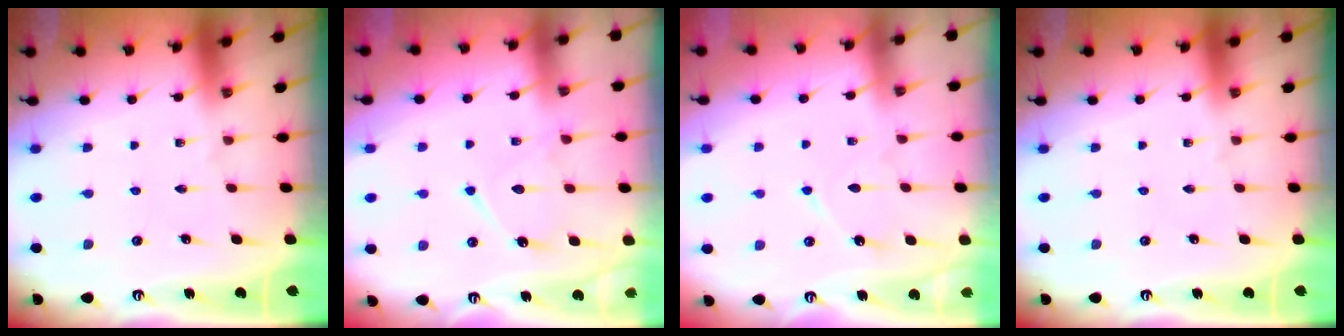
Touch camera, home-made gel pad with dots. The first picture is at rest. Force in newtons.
{"total": 11.3, "press": 11.2, "slide": 1.0}
{"total": 5.9, "press": 5.9, "slide": 0.7}
{"total": 0.0}